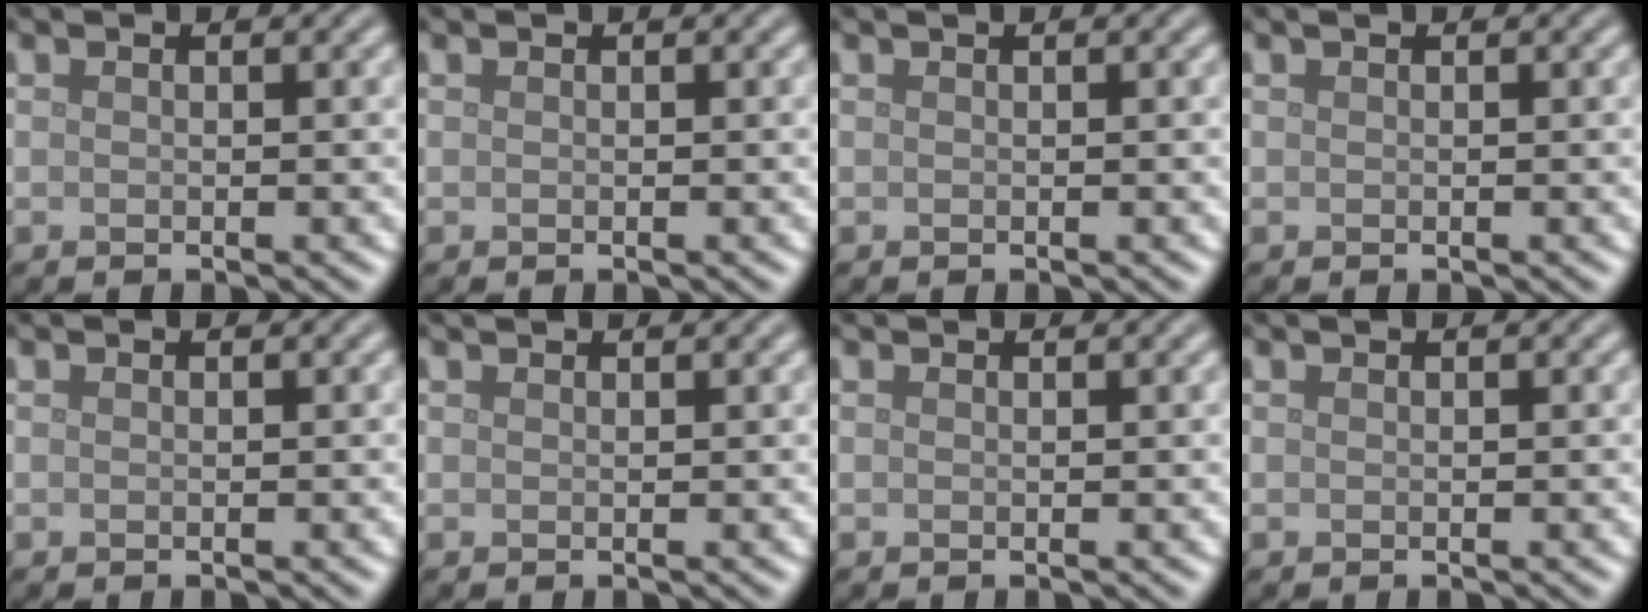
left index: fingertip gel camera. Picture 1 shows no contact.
{"total": 0.0}
{"total": 0.0}
{"total": 0.0}
{"total": 0.0}
{"total": 0.9, "force": [0.9, 0.1, 0.3], "torque": [-0.007, -0.003, 0.006]}
{"total": 0.6, "force": [0.6, 0.0, 0.1], "torque": [-0.004, -0.003, 0.006]}
{"total": 0.0}